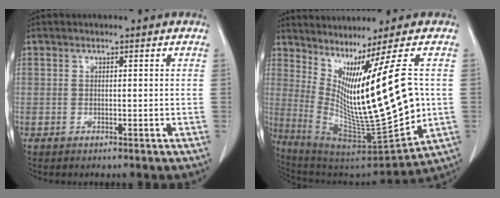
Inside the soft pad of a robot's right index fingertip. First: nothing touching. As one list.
[{"total": 16.9, "force": [2.6, 0.6, 16.7], "torque": [-0.286, -0.027, 0.061]}]